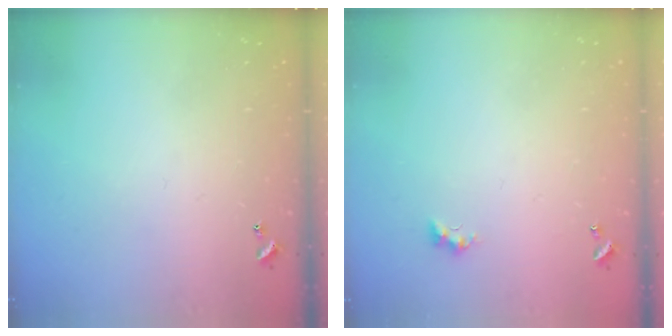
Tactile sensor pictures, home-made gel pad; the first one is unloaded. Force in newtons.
{"total": 2.7, "press": 2.6, "slide": 0.6}